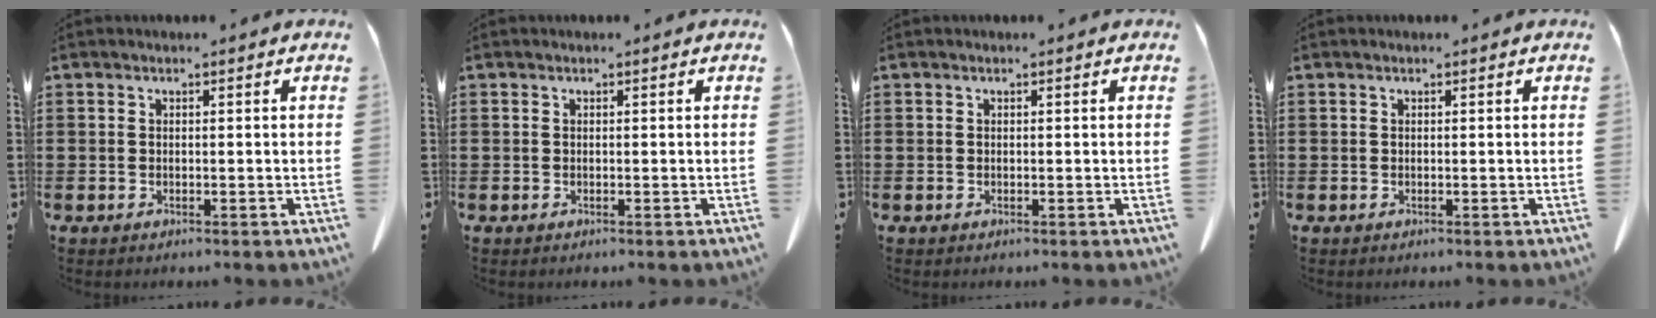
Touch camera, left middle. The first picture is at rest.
{"total": 0.0}
{"total": 0.0}
{"total": 0.0}